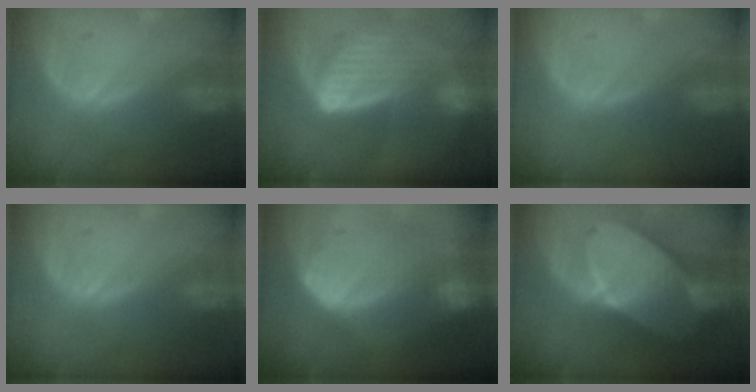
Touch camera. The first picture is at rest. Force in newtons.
{"total": 9.0, "press": 7.9, "slide": 4.2}
{"total": 0.0}
{"total": 0.0}
{"total": 10.5, "press": 9.1, "slide": 5.2}
{"total": 10.8, "press": 10.8, "slide": 0.6}